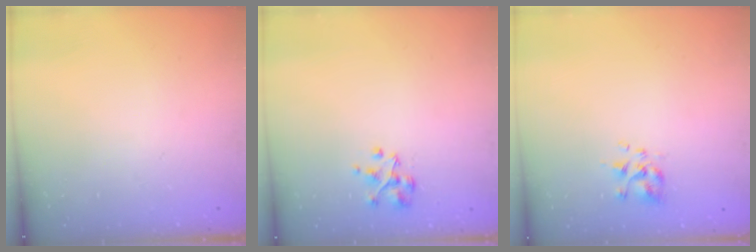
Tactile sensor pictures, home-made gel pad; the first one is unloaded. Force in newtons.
{"total": 2.9, "press": 2.9, "slide": 0.2}
{"total": 2.9, "press": 2.7, "slide": 1.1}